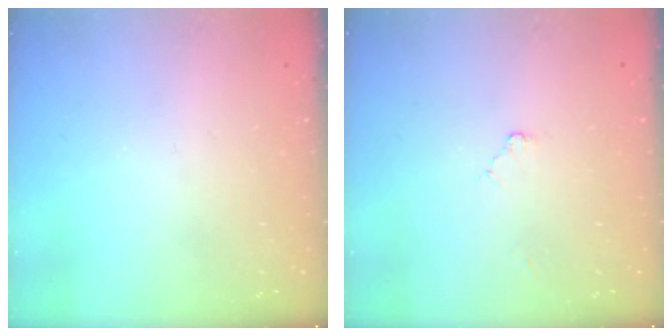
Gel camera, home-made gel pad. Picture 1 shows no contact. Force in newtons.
{"total": 2.4, "press": 2.4, "slide": 0.4}